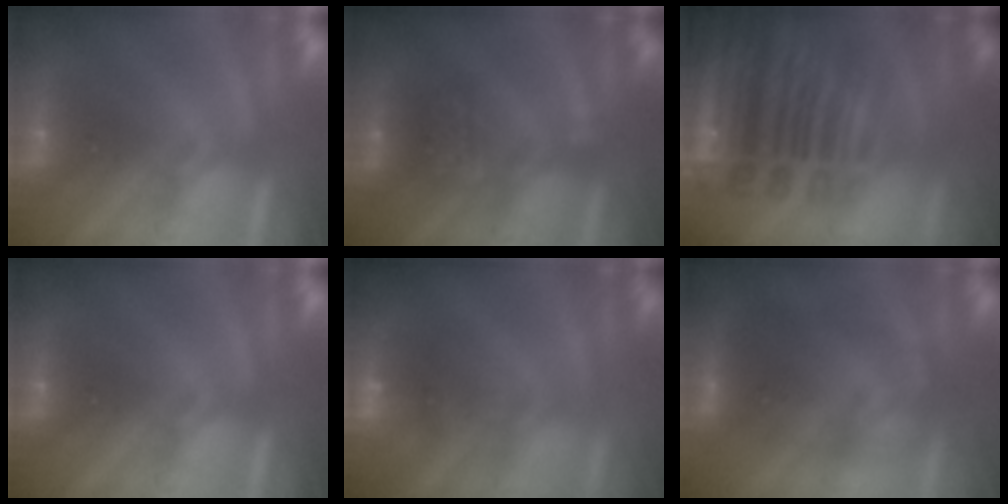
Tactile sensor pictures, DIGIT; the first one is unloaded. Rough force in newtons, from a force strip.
{"total": 2.5}
{"total": 8.6}
{"total": 0.0}
{"total": 4.4}
{"total": 3.7}